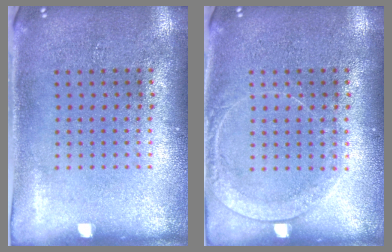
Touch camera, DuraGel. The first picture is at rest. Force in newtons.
{"total": 1.5, "press": 1.4, "slide": 0.4}